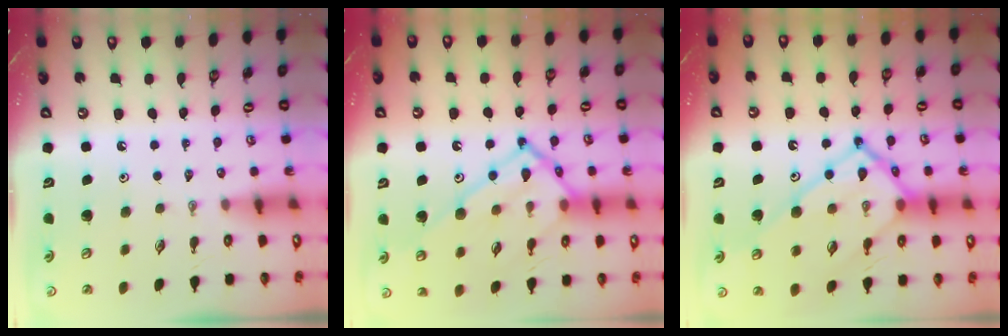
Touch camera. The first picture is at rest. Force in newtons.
{"total": 19.1, "press": 19.0, "slide": 1.9}
{"total": 18.8, "press": 18.7, "slide": 2.1}